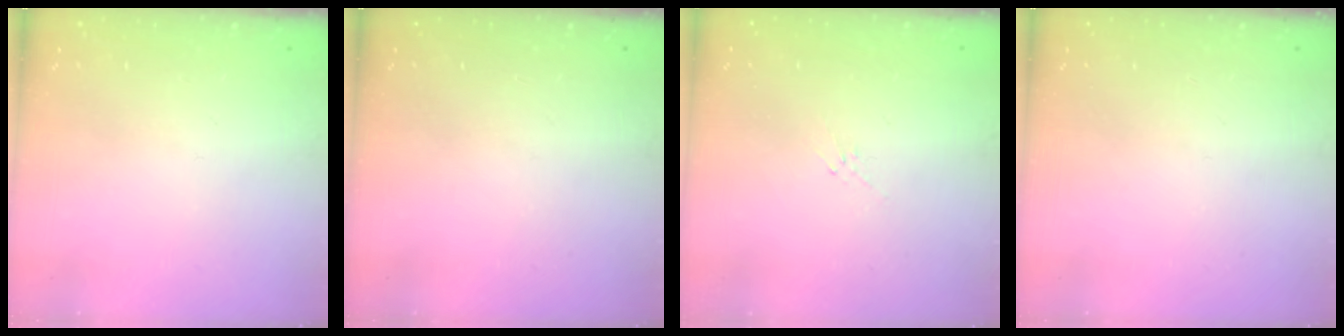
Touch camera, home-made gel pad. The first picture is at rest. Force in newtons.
{"total": 0.0}
{"total": 2.1, "press": 2.0, "slide": 0.6}
{"total": 0.0}